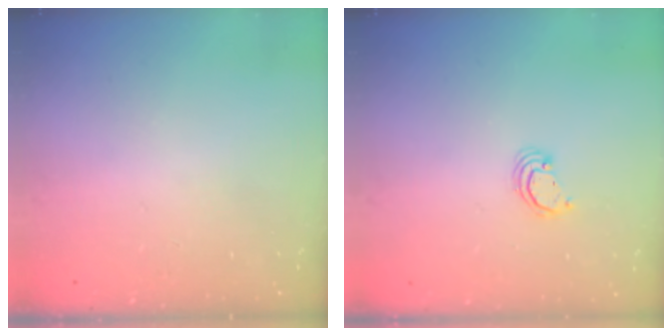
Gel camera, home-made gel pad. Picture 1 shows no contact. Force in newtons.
{"total": 2.2, "press": 2.2, "slide": 0.2}